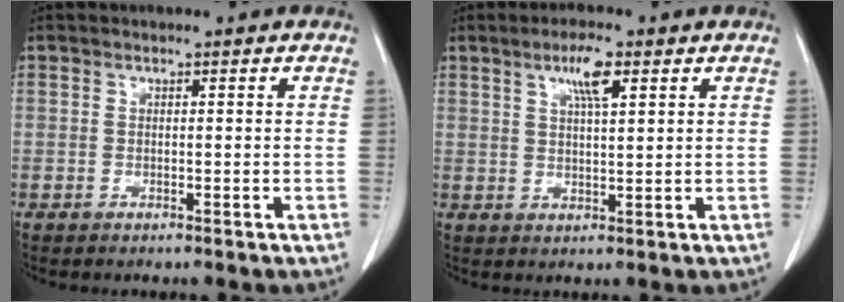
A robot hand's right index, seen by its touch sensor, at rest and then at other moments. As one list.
[{"total": 4.9, "force": [2.5, 0.7, 4.1], "torque": [-0.075, 0.002, 0.043]}]